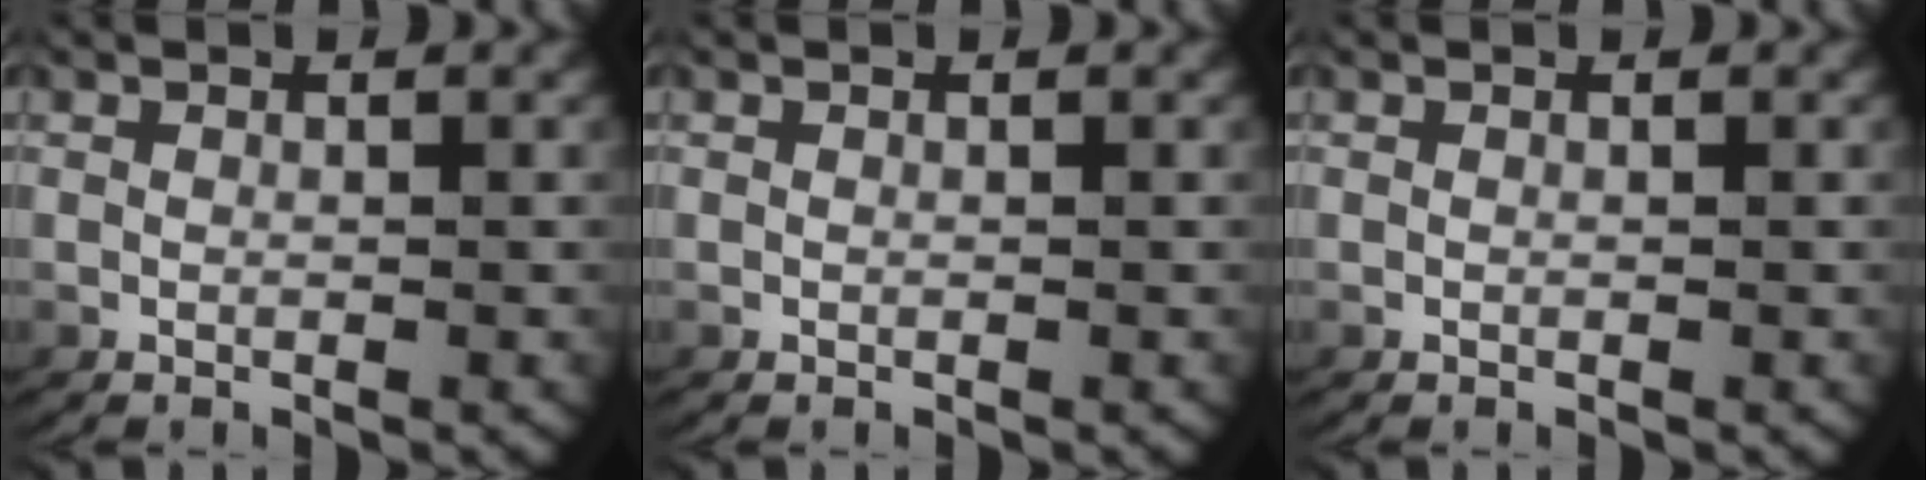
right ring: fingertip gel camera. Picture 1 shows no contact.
{"total": 0.0}
{"total": 0.0}